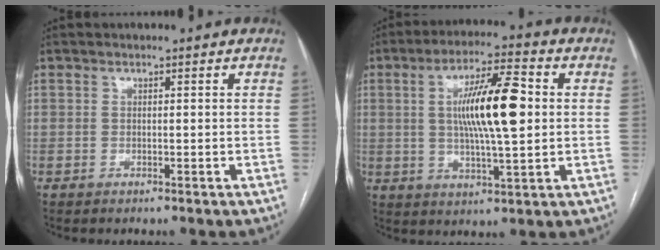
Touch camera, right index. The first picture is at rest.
{"total": 12.8, "force": [1.7, 2.0, 12.6], "torque": [-0.221, 0.011, 0.027]}